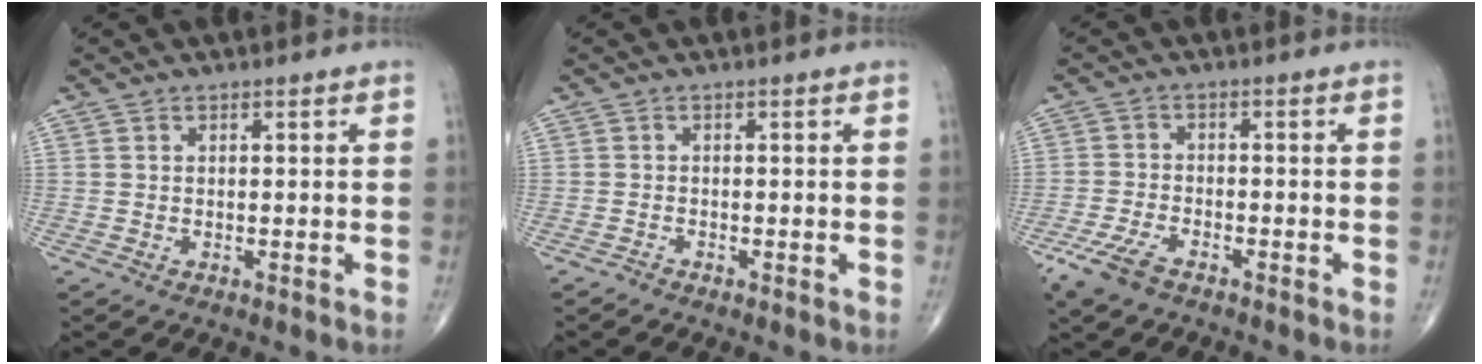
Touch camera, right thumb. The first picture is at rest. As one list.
[{"total": 0.6, "force": [-0.5, 0.1, -0.1], "torque": [0.002, -0.001, -0.016]}, {"total": 6.0, "force": [-4.0, 2.6, 3.6], "torque": [-0.083, 0.009, -0.076]}]